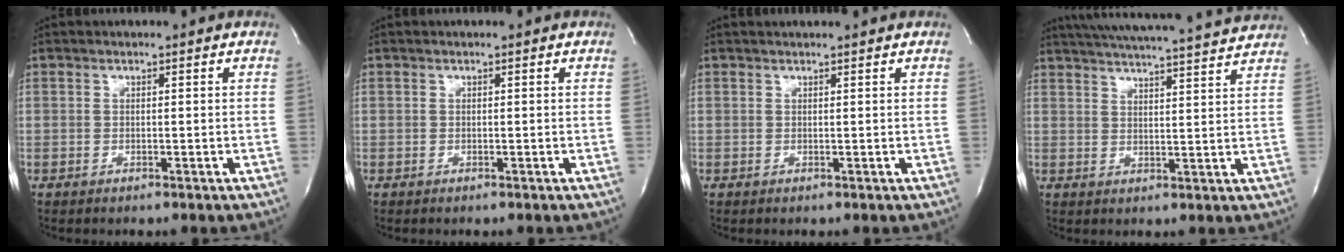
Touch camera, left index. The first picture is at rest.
{"total": 0.0}
{"total": 2.8, "force": [2.7, -0.1, 0.9], "torque": [-0.011, 0.016, 0.033]}
{"total": 19.3, "force": [18.0, 0.2, 6.9], "torque": [-0.118, 0.002, 0.240]}